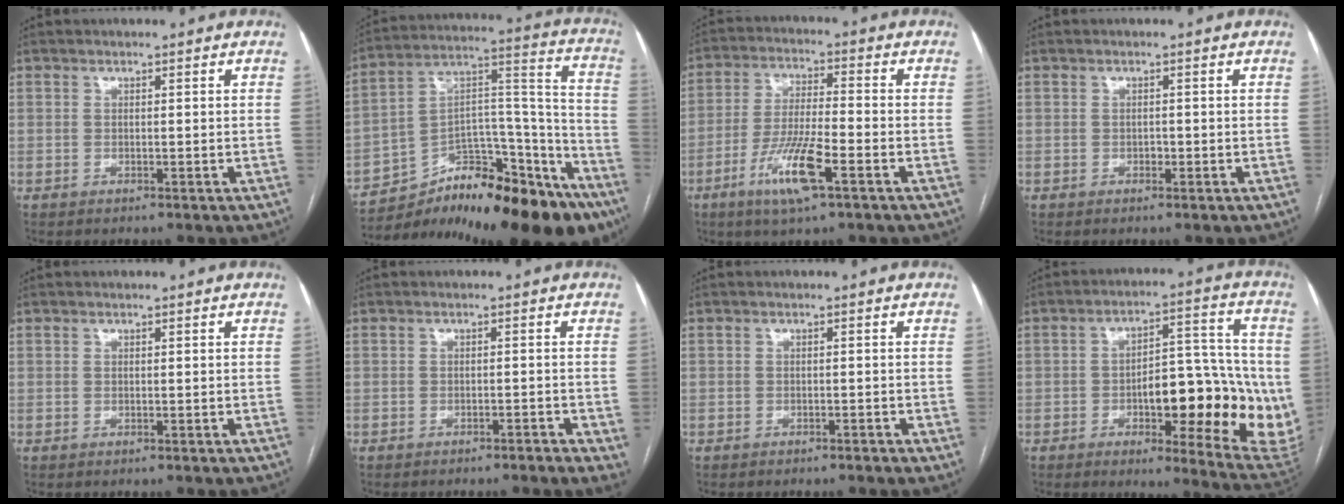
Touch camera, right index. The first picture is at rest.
{"total": 28.2, "force": [-21.8, 7.9, 16.1], "torque": [-0.178, 0.032, -0.320]}
{"total": 10.1, "force": [-5.0, 1.1, 8.8], "torque": [-0.174, -0.014, -0.091]}
{"total": 0.7, "force": [-0.3, 0.5, 0.4], "torque": [-0.007, 0.002, -0.004]}
{"total": 0.0}
{"total": 4.0, "force": [-2.7, 1.1, 2.8], "torque": [-0.029, -0.003, -0.034]}
{"total": 1.0, "force": [-0.9, 0.4, 0.3], "torque": [-0.005, 0.001, -0.014]}
{"total": 18.3, "force": [-2.9, 5.8, 17.1], "torque": [-0.192, 0.017, -0.027]}